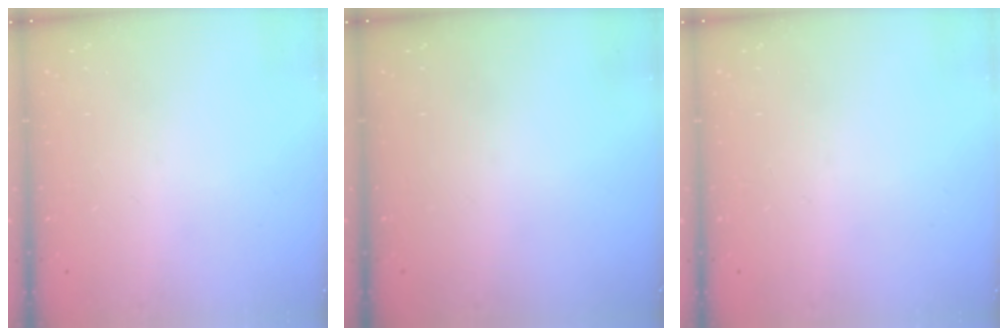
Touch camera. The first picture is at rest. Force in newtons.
{"total": 0.0}
{"total": 0.0}